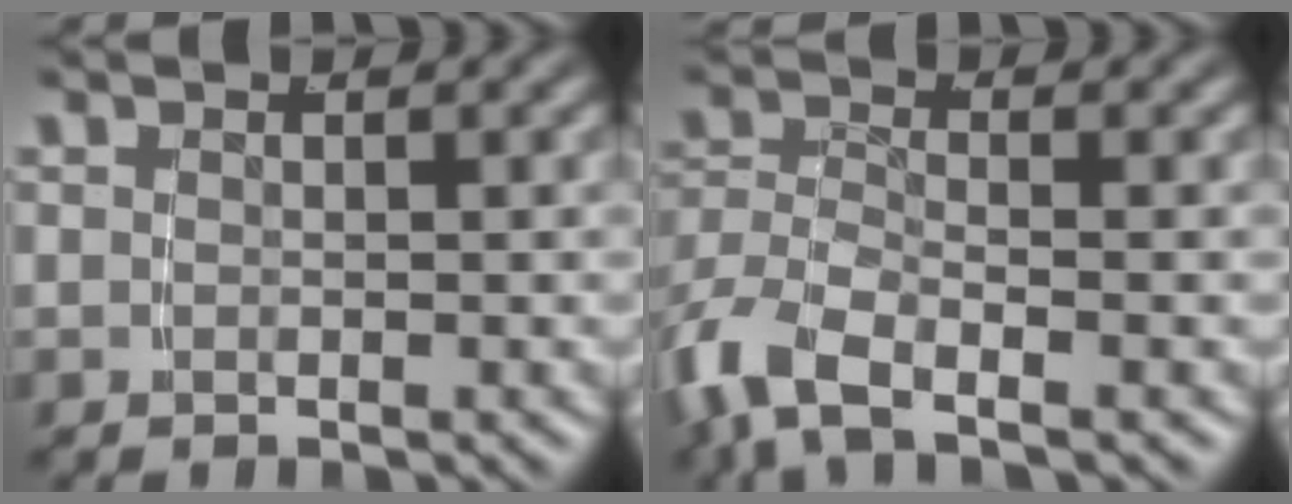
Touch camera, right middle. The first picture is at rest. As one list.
[{"total": 4.4, "force": [-2.6, 1.9, 2.9], "torque": [-0.087, -0.025, -0.037]}]